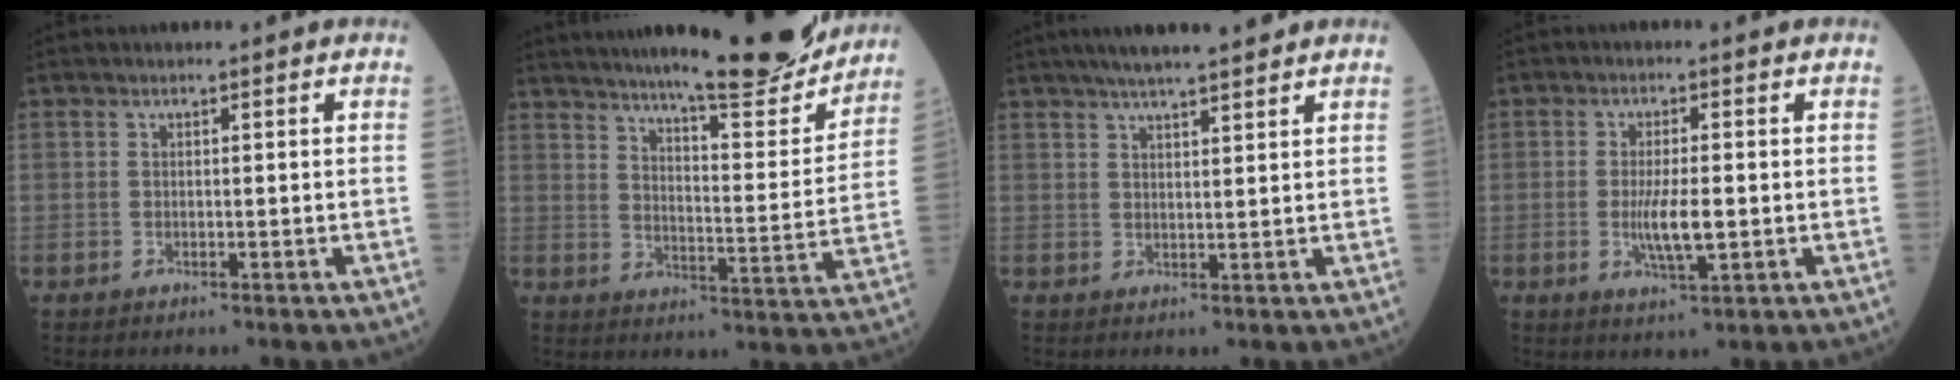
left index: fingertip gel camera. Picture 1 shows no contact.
{"total": 19.9, "force": [17.6, 1.7, 9.0], "torque": [-0.126, -0.034, 0.235]}
{"total": 8.6, "force": [7.1, 0.8, 4.7], "torque": [-0.068, 0.024, 0.103]}
{"total": 5.0, "force": [-0.8, 0.9, 4.8], "torque": [-0.097, -0.010, -0.013]}